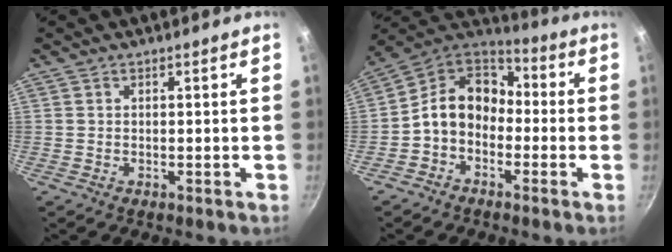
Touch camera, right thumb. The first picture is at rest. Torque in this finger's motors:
{"motor_torque": [0.78, 0.62, 1.25, -0.76, 0.07]}